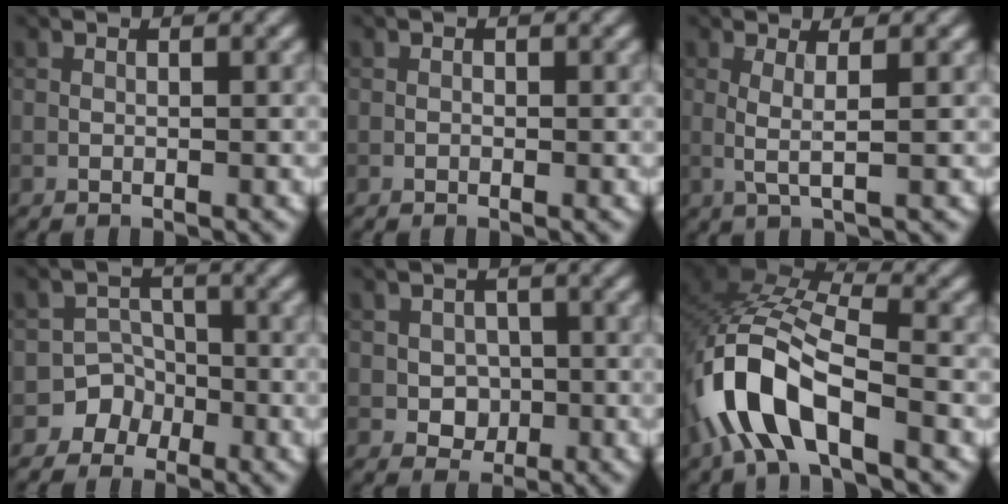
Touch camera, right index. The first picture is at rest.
{"total": 0.0}
{"total": 1.9, "force": [0.3, 0.2, 1.9], "torque": [-0.043, -0.002, 0.004]}
{"total": 3.9, "force": [-2.2, 3.2, -0.2], "torque": [0.049, 0.009, -0.048]}
{"total": 2.5, "force": [-0.4, 2.2, 1.1], "torque": [-0.014, -0.002, -0.011]}
{"total": 10.2, "force": [-4.6, 4.6, 7.9], "torque": [-0.167, 0.010, -0.093]}